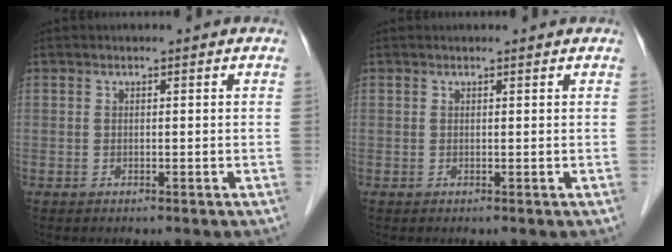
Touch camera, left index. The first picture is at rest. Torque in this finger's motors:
{"motor_torque": [0.29, -0.47, -0.07, 0.00]}